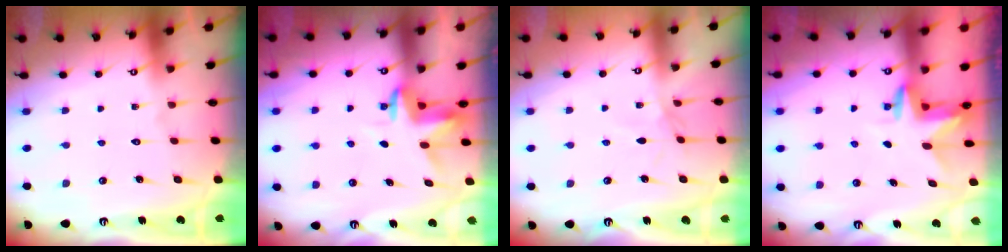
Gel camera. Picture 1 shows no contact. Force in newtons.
{"total": 3.5, "press": 3.5, "slide": 0.2}
{"total": 1.7, "press": 1.7, "slide": 0.4}
{"total": 3.3, "press": 3.3, "slide": 0.3}